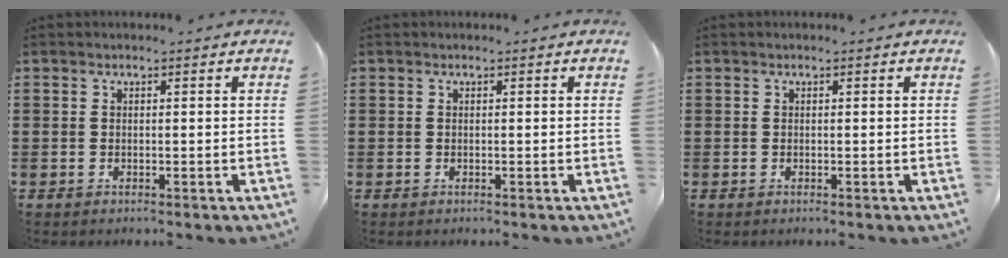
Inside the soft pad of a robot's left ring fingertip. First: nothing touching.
{"total": 0.0}
{"total": 0.0}